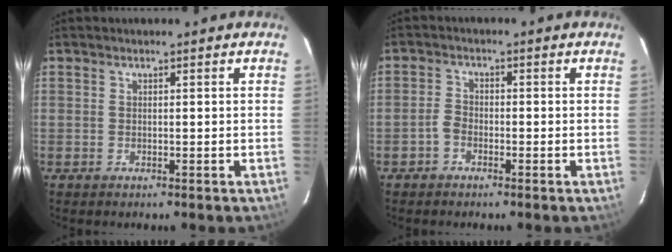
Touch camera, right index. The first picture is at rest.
{"total": 2.2, "force": [-1.5, 1.3, 0.9], "torque": [-0.019, 0.008, -0.029]}